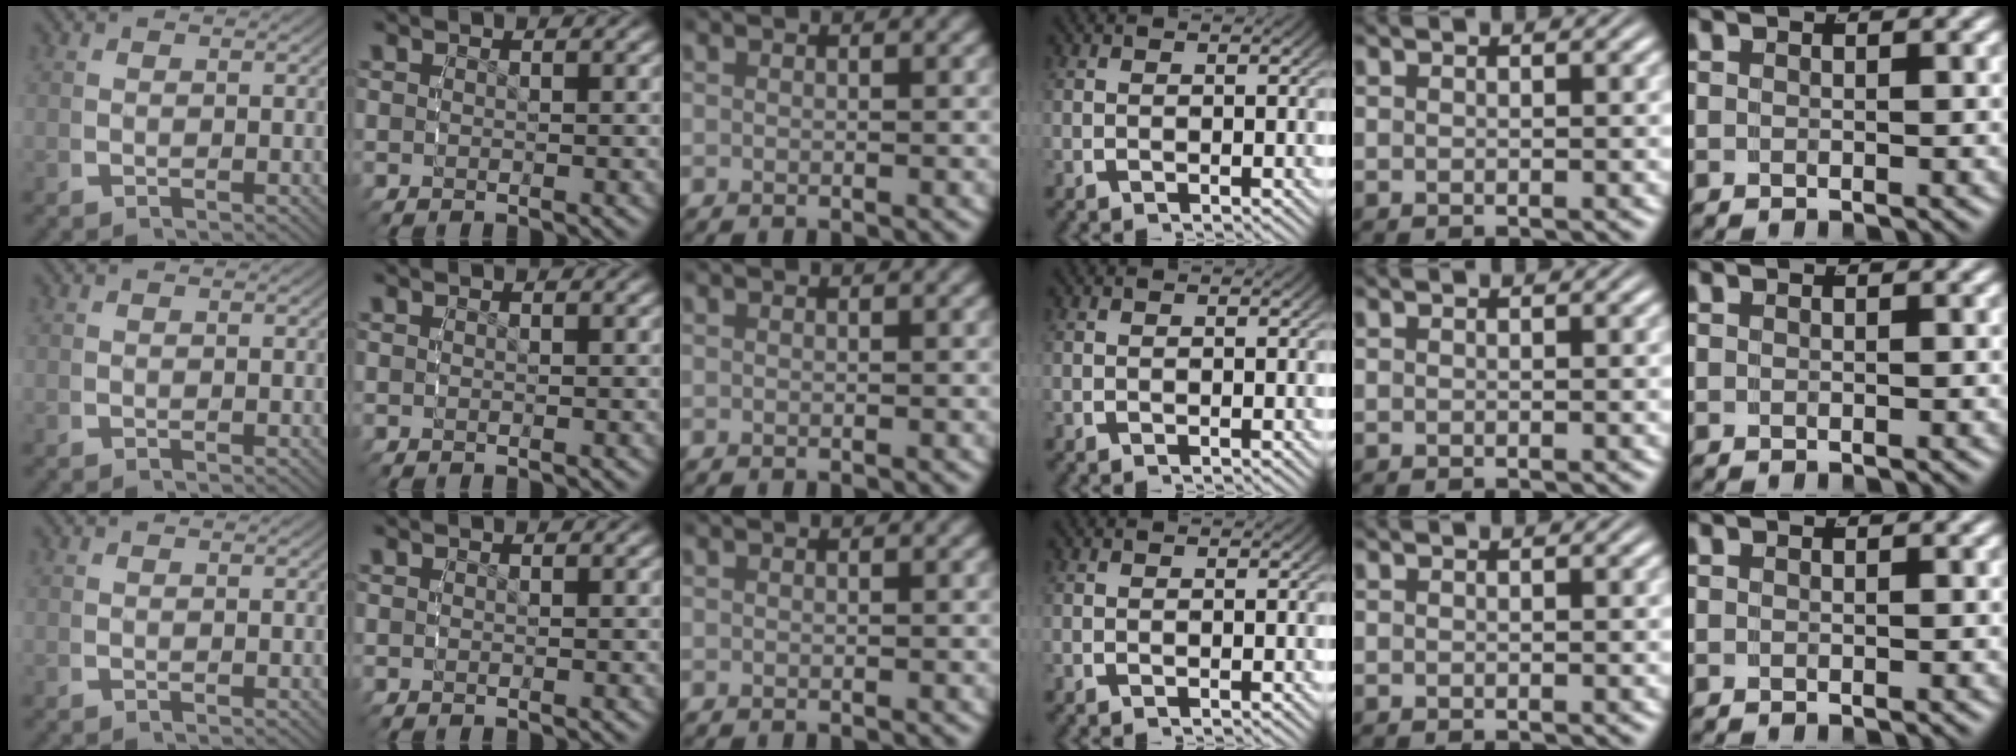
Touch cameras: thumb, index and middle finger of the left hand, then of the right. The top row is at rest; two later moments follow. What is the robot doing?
{"motion": "reach", "object": "toothpaste"}